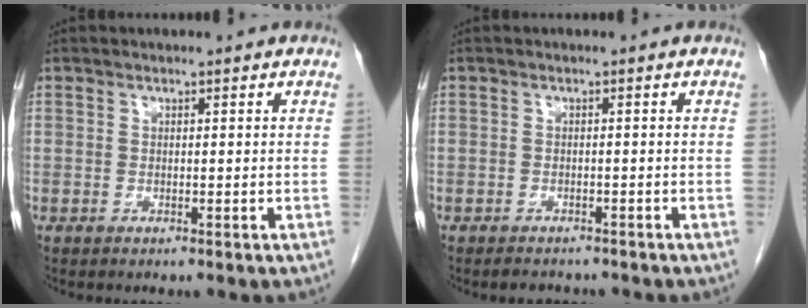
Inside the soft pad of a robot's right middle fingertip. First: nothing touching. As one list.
[{"total": 3.0, "force": [-2.7, 1.2, 0.6], "torque": [-0.012, -0.003, -0.034]}]